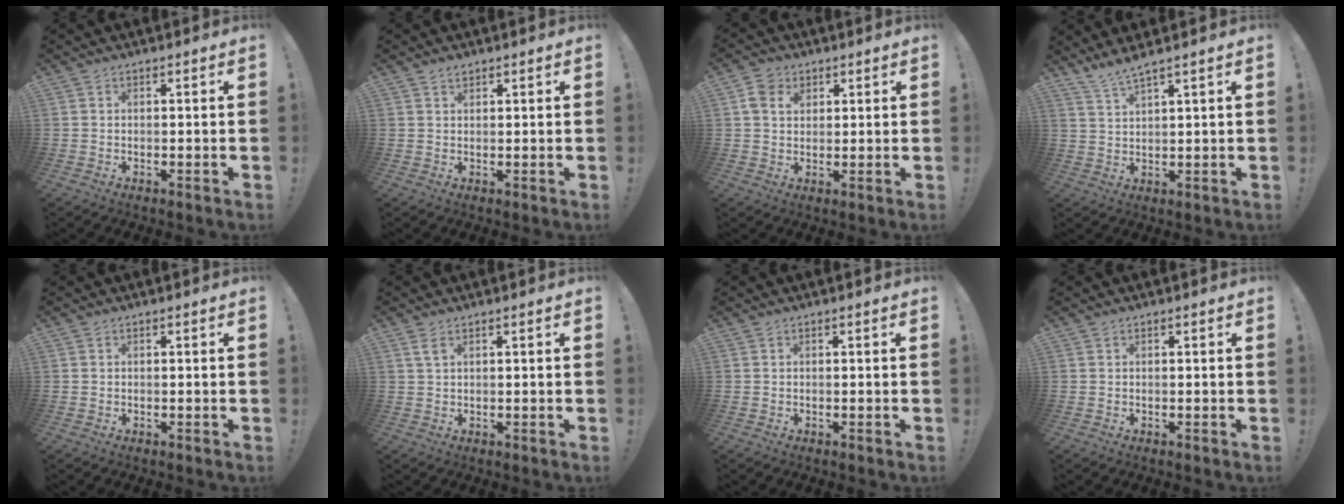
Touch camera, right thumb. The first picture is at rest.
{"total": 1.5, "force": [1.3, 0.7, 0.5], "torque": [-0.003, -0.006, 0.022]}
{"total": 7.1, "force": [3.0, 5.2, 3.8], "torque": [-0.078, -0.001, 0.058]}
{"total": 4.3, "force": [3.7, -0.2, 2.2], "torque": [-0.051, -0.018, 0.067]}
{"total": 0.0}
{"total": 2.7, "force": [1.4, 1.0, 2.0], "torque": [-0.037, -0.002, 0.024]}
{"total": 0.0}
{"total": 0.0}